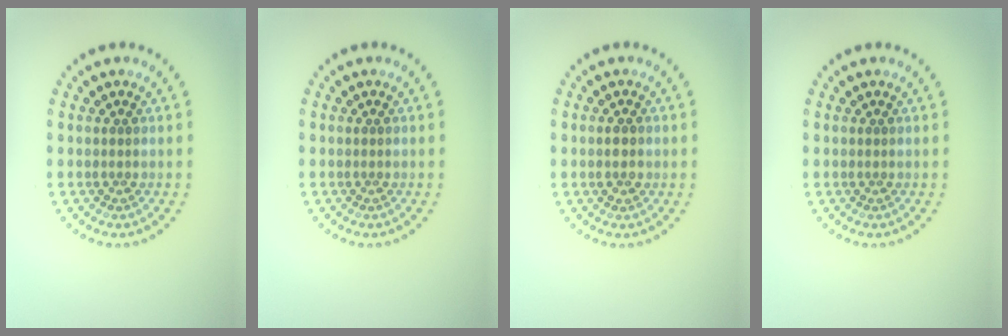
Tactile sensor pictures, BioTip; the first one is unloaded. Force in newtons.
{"total": 0.0}
{"total": 1.8, "press": 1.8, "slide": 0.1}
{"total": 0.0}